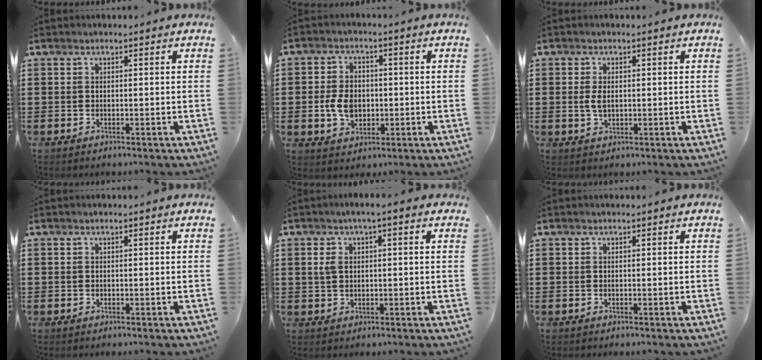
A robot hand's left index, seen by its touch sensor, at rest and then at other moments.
{"total": 5.8, "force": [-0.7, 4.1, 4.0], "torque": [-0.085, 0.003, -0.018]}
{"total": 2.6, "force": [0.1, 1.4, 2.2], "torque": [-0.061, -0.001, -0.004]}
{"total": 0.0}
{"total": 2.9, "force": [0.4, 1.3, 2.6], "torque": [-0.062, 0.005, 0.001]}
{"total": 0.0}